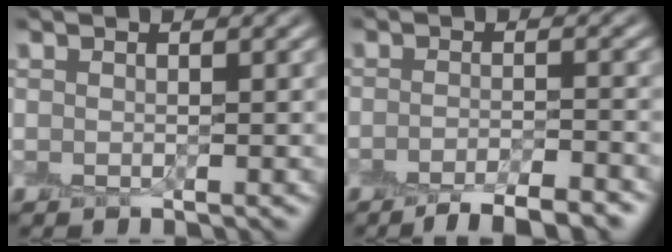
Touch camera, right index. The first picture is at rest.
{"total": 4.8, "force": [-3.7, 1.2, 2.9], "torque": [-0.035, -0.001, -0.061]}